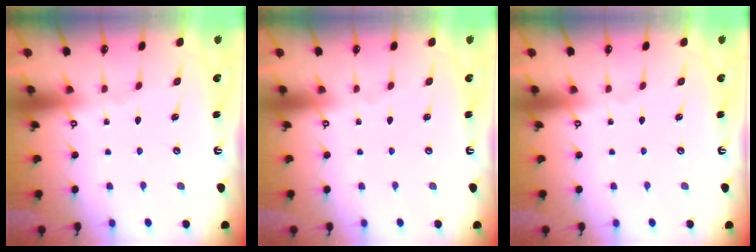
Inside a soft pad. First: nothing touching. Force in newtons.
{"total": 0.0}
{"total": 0.0}